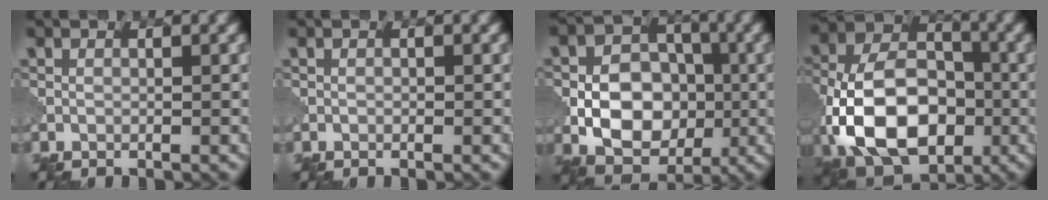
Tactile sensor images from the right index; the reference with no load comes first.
{"total": 0.0}
{"total": 8.5, "force": [-1.5, 6.3, 5.5], "torque": [-0.069, 0.001, -0.041]}
{"total": 13.5, "force": [-4.2, 8.7, 9.5], "torque": [-0.182, -0.004, -0.087]}